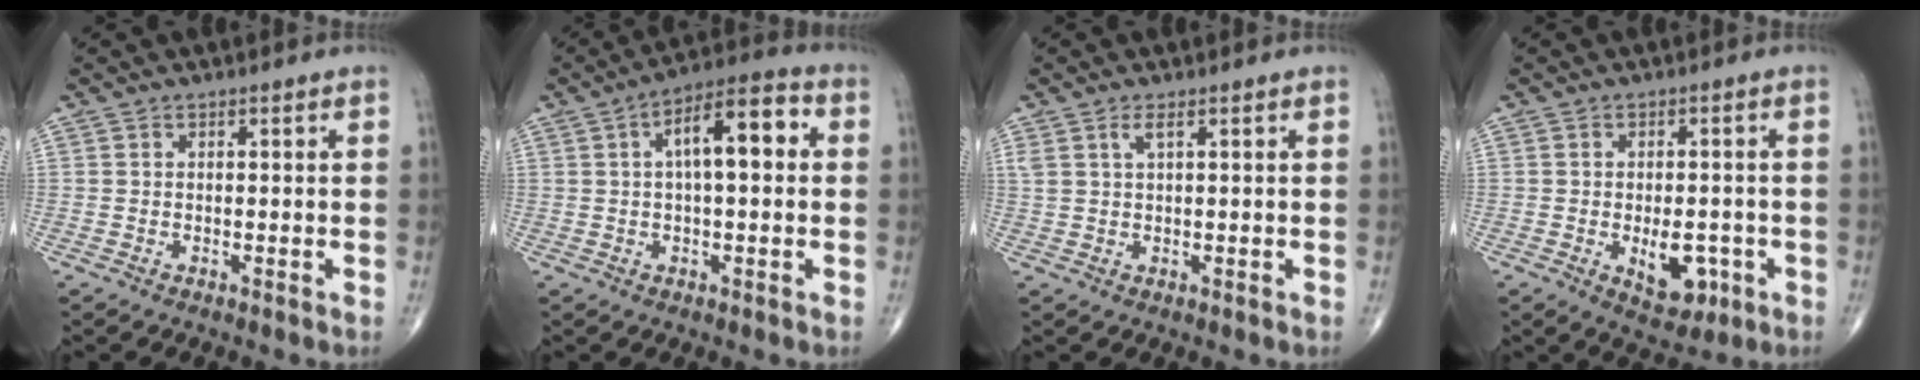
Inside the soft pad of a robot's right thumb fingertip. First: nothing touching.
{"total": 11.4, "force": [2.1, 4.4, 10.3], "torque": [-0.153, 0.029, 0.023]}
{"total": 2.0, "force": [1.1, 0.4, 1.6], "torque": [-0.042, 0.004, 0.026]}
{"total": 7.4, "force": [-2.2, 4.1, 5.8], "torque": [-0.063, 0.003, -0.020]}